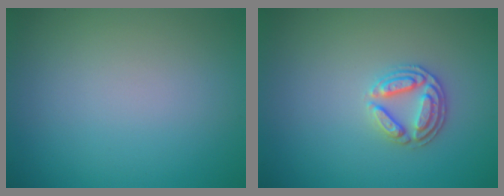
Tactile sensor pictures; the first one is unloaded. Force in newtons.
{"total": 2.7, "press": 2.6, "slide": 0.9}